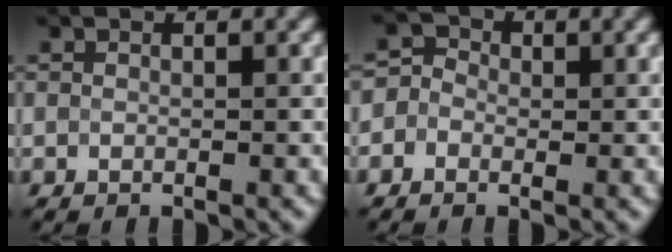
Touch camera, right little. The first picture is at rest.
{"total": 2.4, "force": [-0.2, 2.3, 0.8], "torque": [0.001, 0.012, -0.029]}